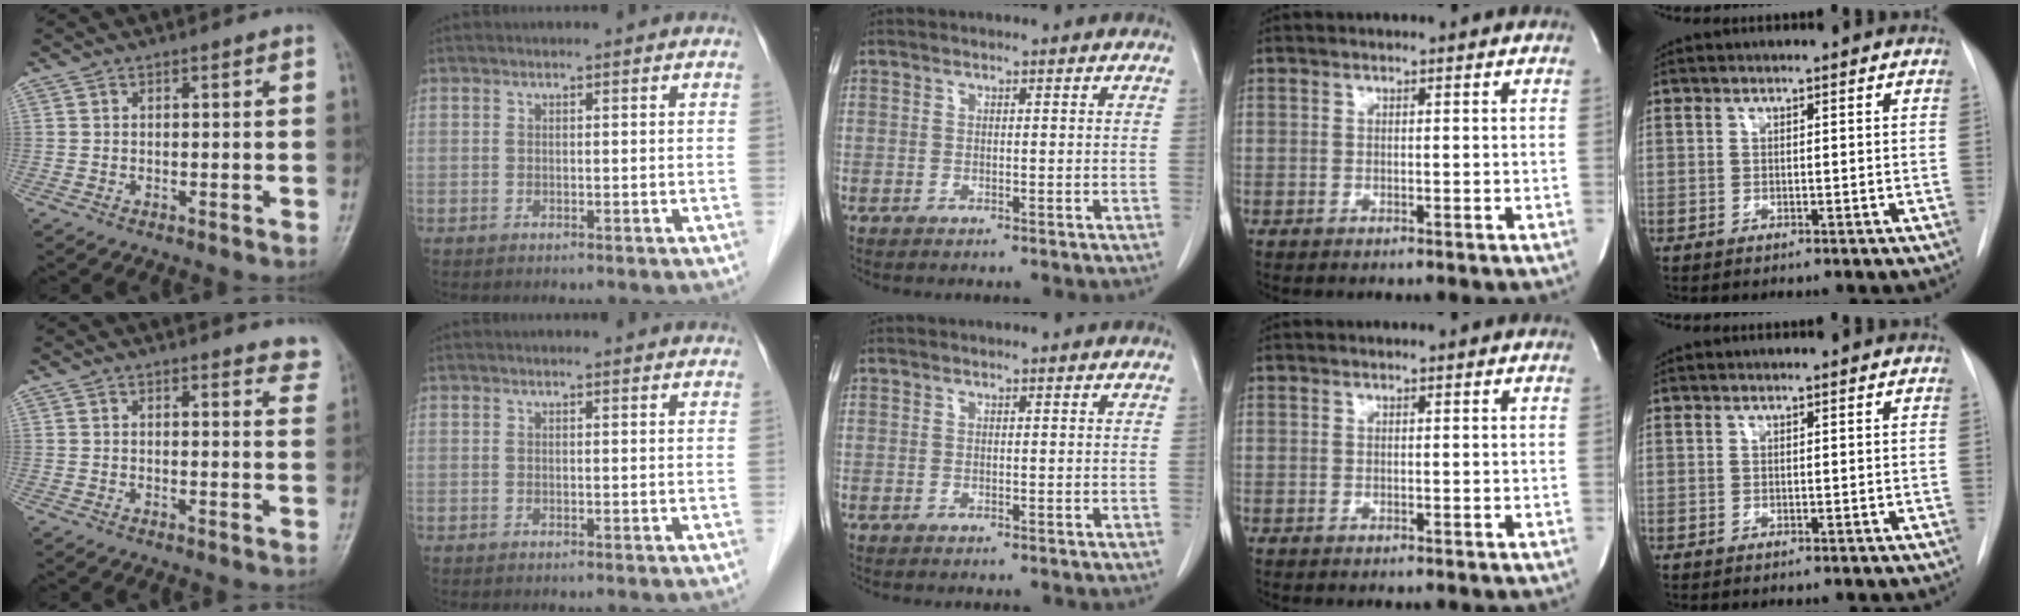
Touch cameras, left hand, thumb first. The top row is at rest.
{"thumb": {"total": 6.4, "force": [6.0, 1.6, 1.4], "torque": [0.018, -0.029, 0.043]}, "index": {"total": 2.5, "force": [2.5, 0.3, 0.4], "torque": [-0.012, 0.003, 0.019]}}